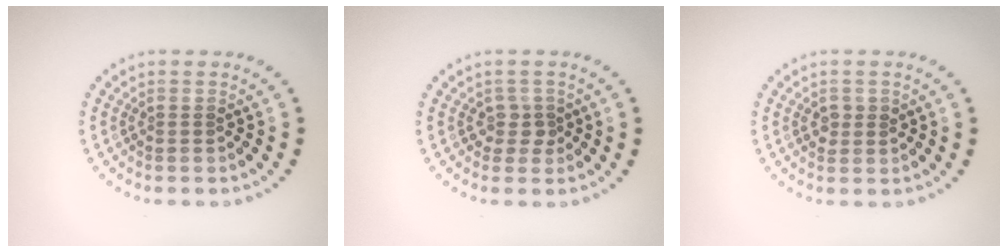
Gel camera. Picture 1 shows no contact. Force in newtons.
{"total": 1.4, "press": 1.1, "slide": 0.8}
{"total": 1.3, "press": 1.3, "slide": 0.2}